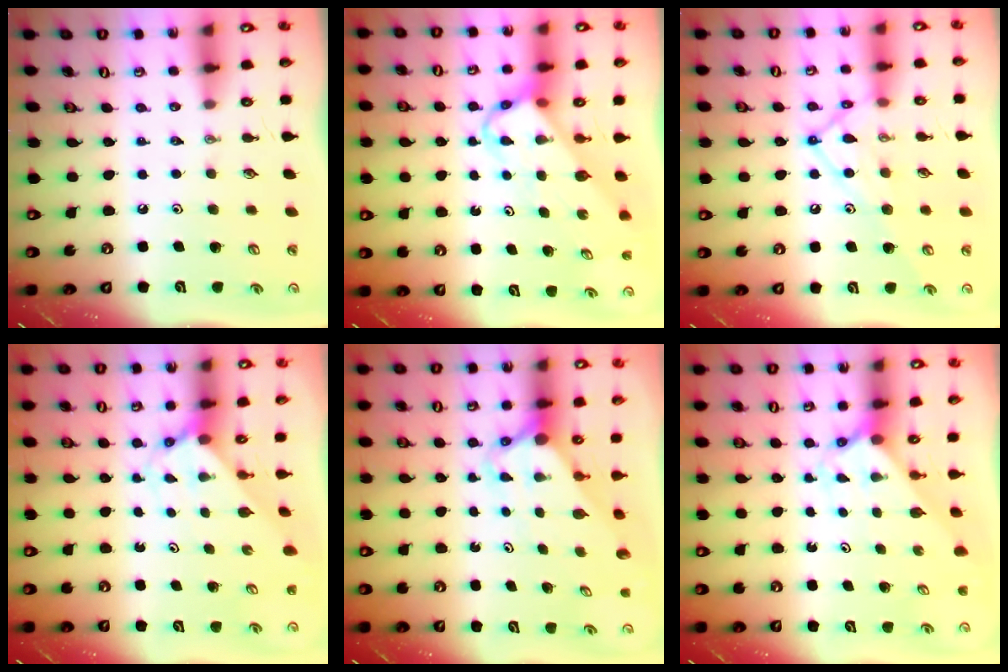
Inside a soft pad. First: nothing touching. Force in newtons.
{"total": 4.8, "press": 4.8, "slide": 0.4}
{"total": 14.0, "press": 14.0, "slide": 1.3}
{"total": 2.3, "press": 2.3, "slide": 0.2}
{"total": 3.0, "press": 3.0, "slide": 0.2}
{"total": 2.1, "press": 2.1, "slide": 0.1}